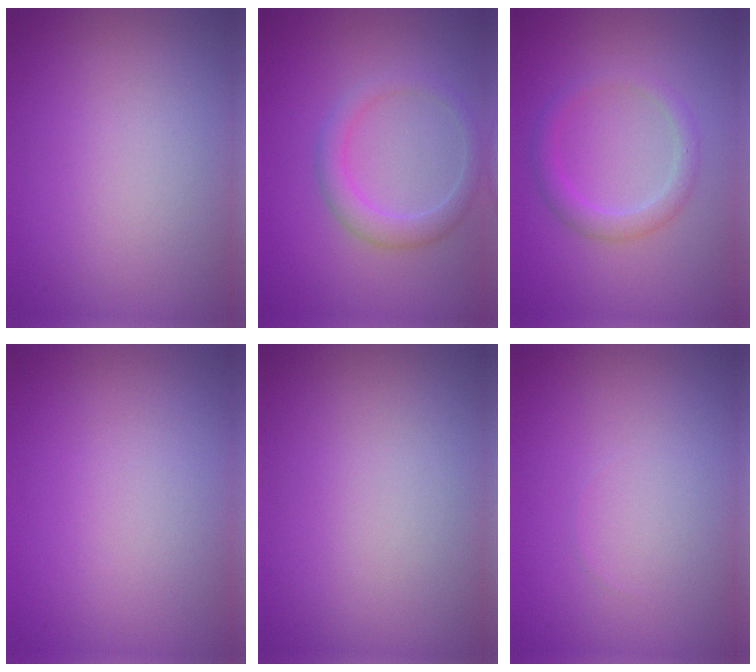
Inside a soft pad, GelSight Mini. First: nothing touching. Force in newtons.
{"total": 2.5, "press": 2.5, "slide": 0.0}
{"total": 2.1, "press": 2.1, "slide": 0.1}
{"total": 0.0}
{"total": 0.0}
{"total": 0.0}